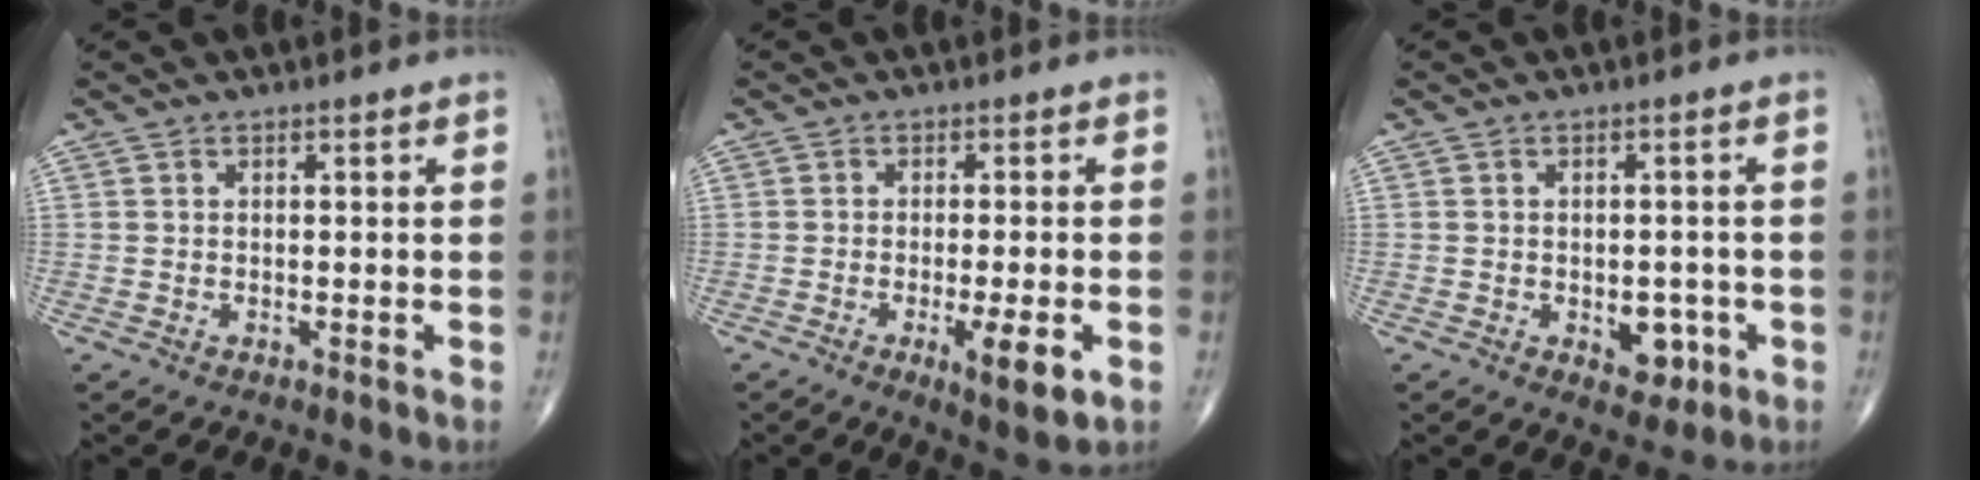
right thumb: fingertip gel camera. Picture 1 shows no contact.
{"total": 6.7, "force": [-2.4, 1.3, 6.1], "torque": [-0.098, -0.013, -0.034]}
{"total": 5.2, "force": [-1.7, 3.3, 3.6], "torque": [-0.021, 0.003, -0.015]}